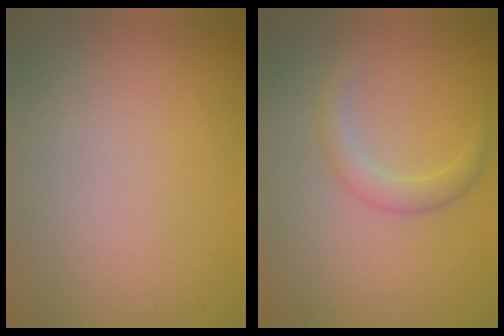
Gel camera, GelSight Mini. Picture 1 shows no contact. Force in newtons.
{"total": 1.9, "press": 1.9, "slide": 0.0}